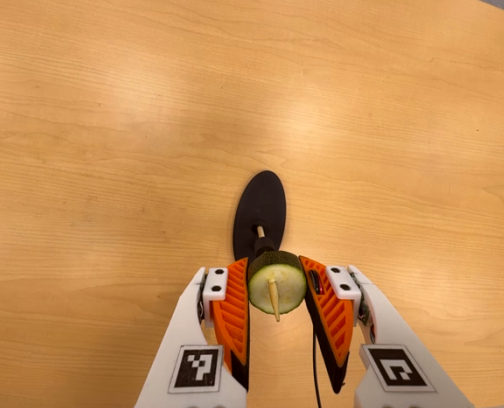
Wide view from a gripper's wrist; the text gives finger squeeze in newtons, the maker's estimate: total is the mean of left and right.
{"total": 9.0, "left": 8.4, "right": 9.6}